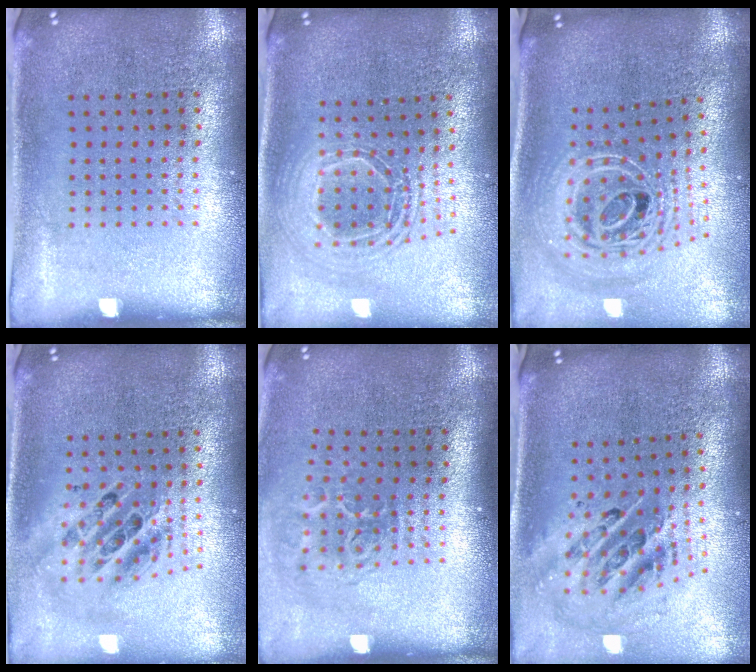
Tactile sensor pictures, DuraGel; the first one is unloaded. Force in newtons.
{"total": 2.0, "press": 1.6, "slide": 1.3}
{"total": 2.8, "press": 2.0, "slide": 2.0}
{"total": 2.0, "press": 1.6, "slide": 1.3}
{"total": 1.9, "press": 1.2, "slide": 1.4}
{"total": 1.8, "press": 1.4, "slide": 1.2}